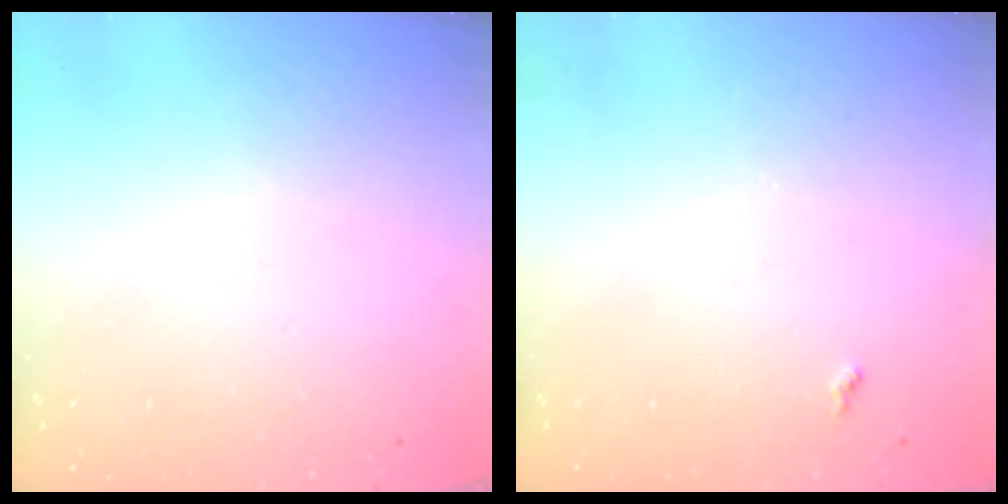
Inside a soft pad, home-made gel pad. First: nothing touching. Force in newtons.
{"total": 3.8, "press": 3.7, "slide": 0.5}